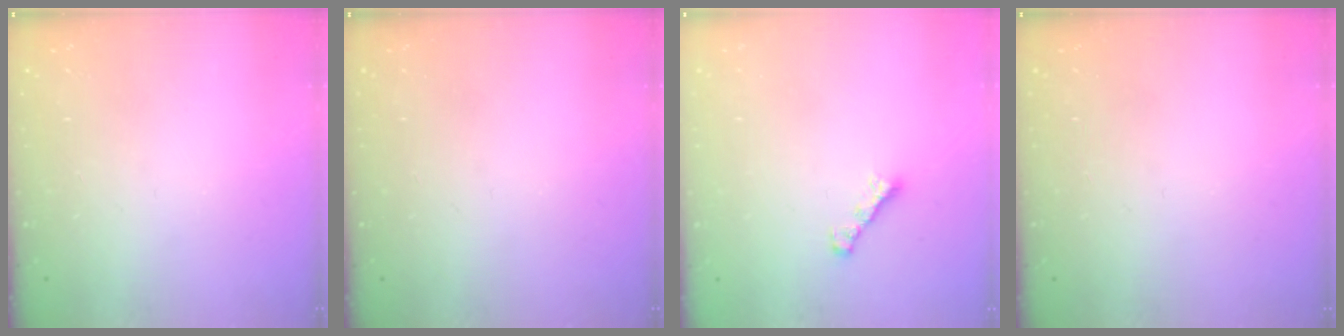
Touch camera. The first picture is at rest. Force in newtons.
{"total": 0.0}
{"total": 1.6, "press": 1.4, "slide": 0.6}
{"total": 0.0}